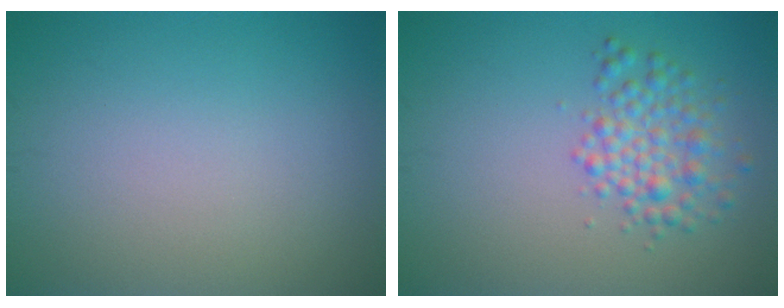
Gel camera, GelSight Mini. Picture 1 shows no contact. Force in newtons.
{"total": 3.2, "press": 3.2, "slide": 0.0}